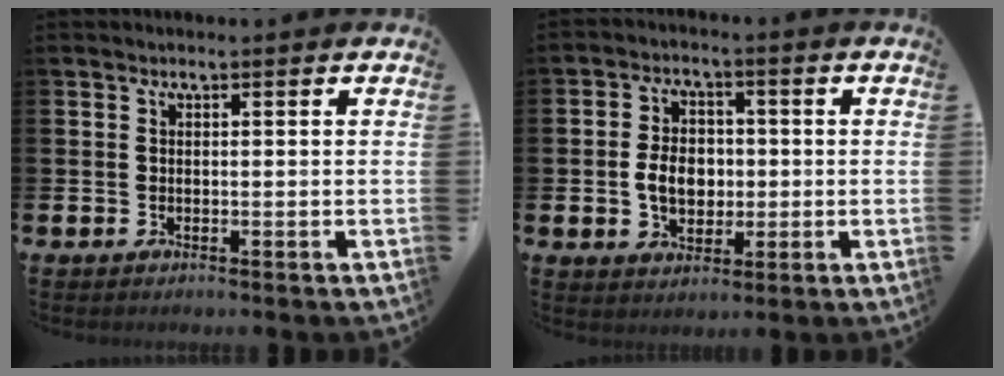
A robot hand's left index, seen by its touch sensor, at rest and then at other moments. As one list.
[{"total": 5.6, "force": [-0.3, 4.2, 3.6], "torque": [-0.056, 0.007, -0.013]}]